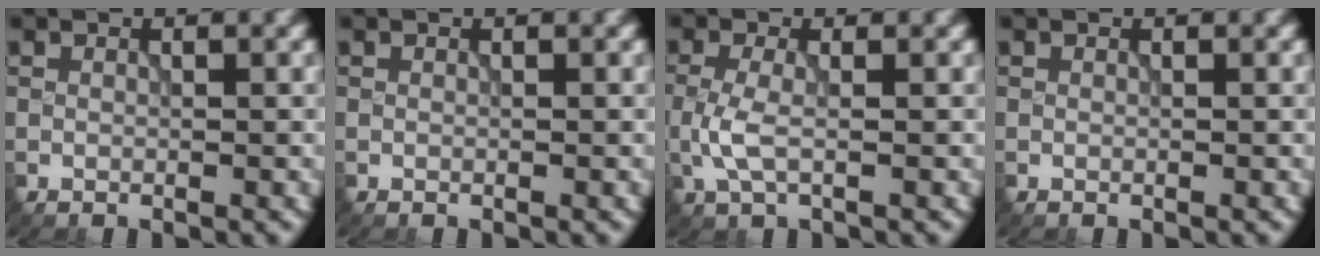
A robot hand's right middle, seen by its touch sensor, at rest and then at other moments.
{"total": 0.0}
{"total": 2.6, "force": [-0.6, 1.0, 2.3], "torque": [-0.059, -0.001, -0.018]}
{"total": 0.0}